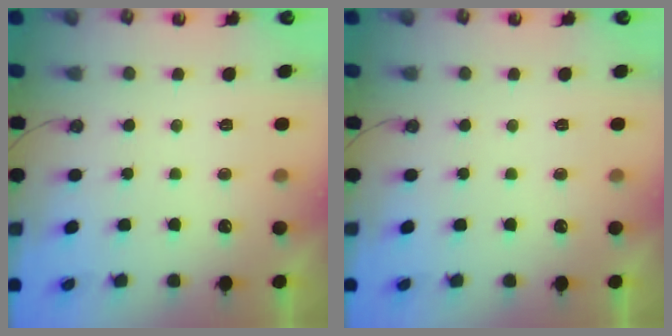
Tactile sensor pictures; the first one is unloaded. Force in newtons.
{"total": 0.0}